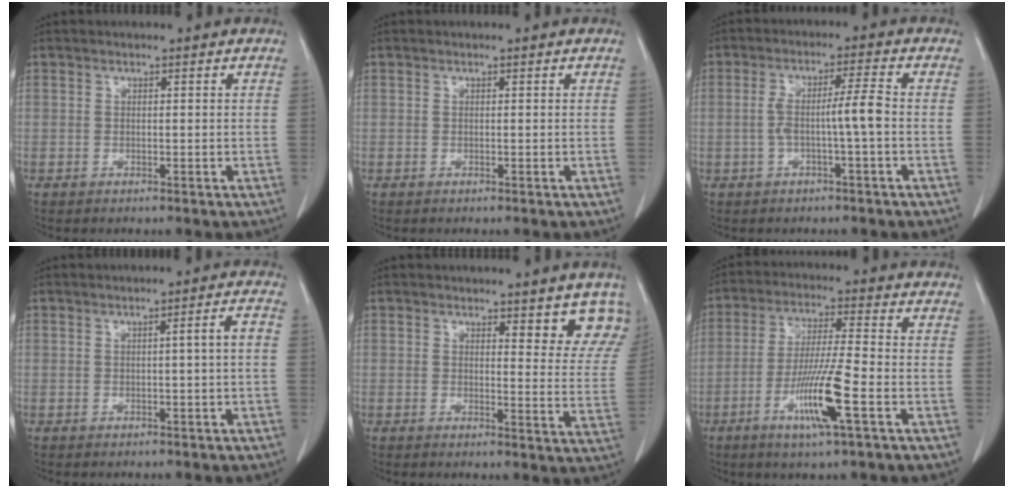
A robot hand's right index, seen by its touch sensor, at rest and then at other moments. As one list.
[{"total": 0.0}, {"total": 5.4, "force": [-0.9, -0.3, 5.3], "torque": [-0.100, 0.016, -0.015]}, {"total": 2.3, "force": [-0.4, -0.4, 2.3], "torque": [-0.030, 0.004, -0.004]}, {"total": 7.4, "force": [6.0, 2.1, 3.9], "torque": [-0.022, -0.026, 0.052]}, {"total": 10.5, "force": [-4.1, -0.2, 9.7], "torque": [-0.187, -0.017, -0.079]}]